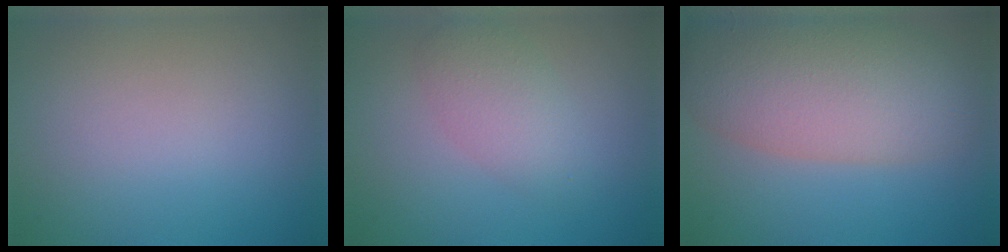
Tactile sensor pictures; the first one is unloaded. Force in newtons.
{"total": 3.1, "press": 3.1, "slide": 0.0}
{"total": 9.2, "press": 9.2, "slide": 0.4}